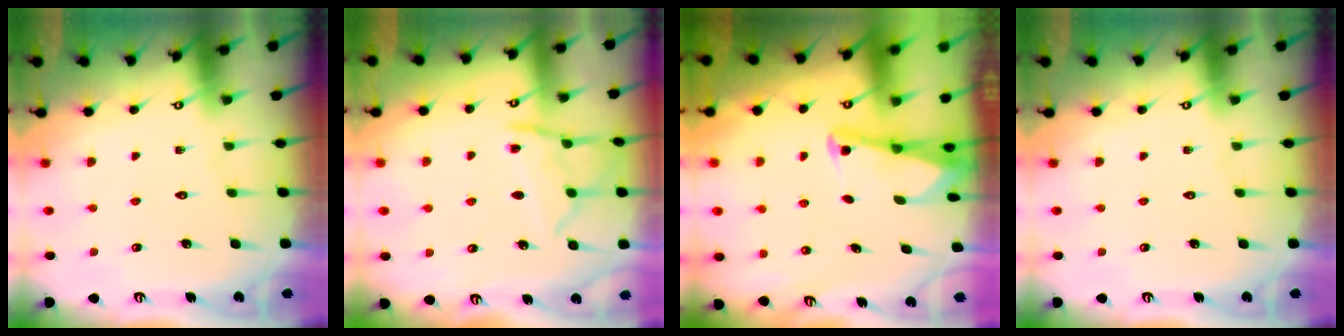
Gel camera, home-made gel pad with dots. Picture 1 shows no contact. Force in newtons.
{"total": 9.2, "press": 9.2, "slide": 0.3}
{"total": 2.3, "press": 2.3, "slide": 0.3}
{"total": 0.0}